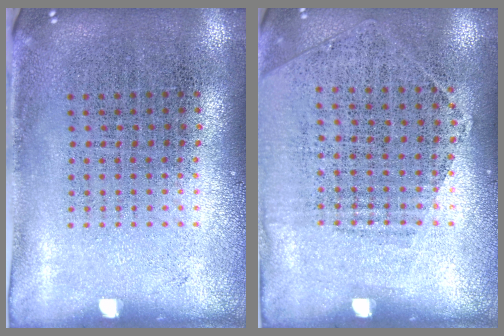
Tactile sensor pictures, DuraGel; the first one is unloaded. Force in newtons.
{"total": 1.1, "press": 0.9, "slide": 0.6}